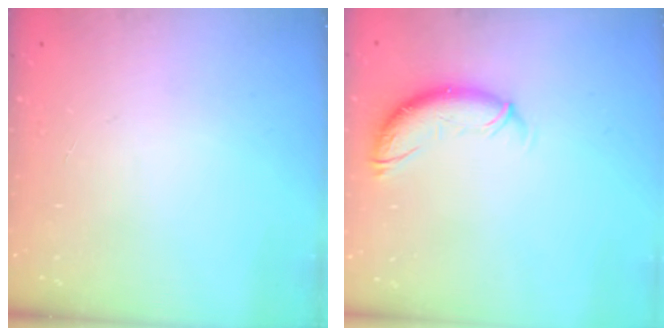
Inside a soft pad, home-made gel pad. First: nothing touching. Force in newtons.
{"total": 10.7, "press": 10.6, "slide": 1.5}